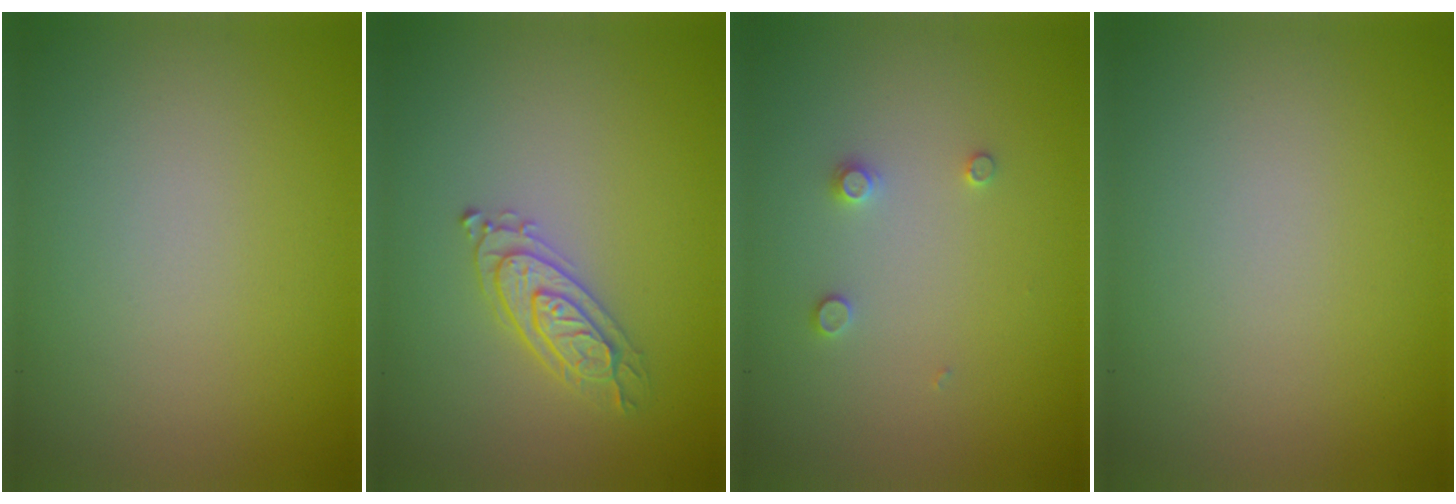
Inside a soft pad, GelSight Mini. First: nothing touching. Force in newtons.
{"total": 2.4, "press": 2.4, "slide": 0.3}
{"total": 1.0, "press": 1.0, "slide": 0.2}
{"total": 0.0}